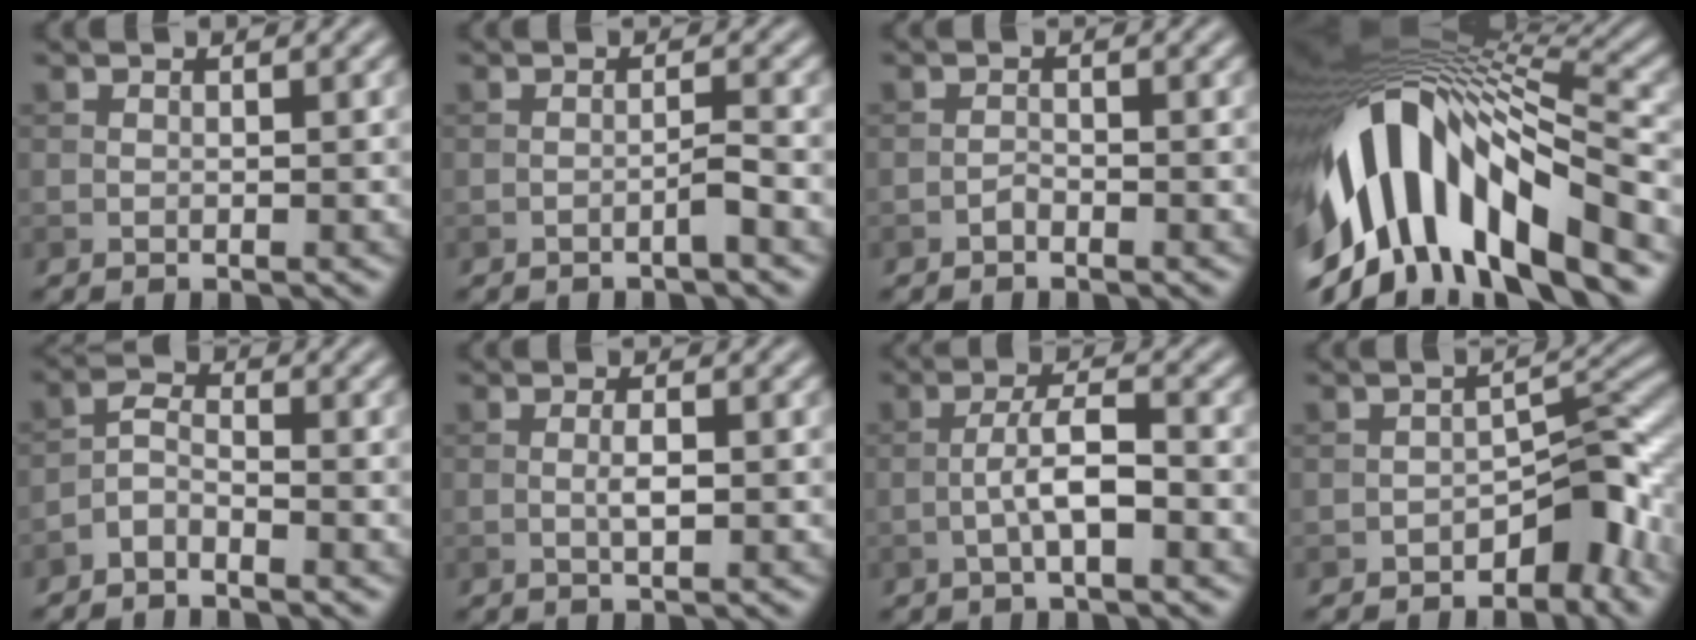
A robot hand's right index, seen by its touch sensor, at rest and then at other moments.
{"total": 1.1, "force": [-0.7, -0.1, 0.8], "torque": [-0.013, 0.007, -0.015]}
{"total": 0.7, "force": [-0.6, 0.3, 0.3], "torque": [-0.004, 0.002, -0.013]}
{"total": 14.6, "force": [-4.3, 7.0, 12.1], "torque": [-0.223, 0.012, -0.068]}
{"total": 2.2, "force": [-1.7, 0.7, 1.1], "torque": [-0.022, 0.008, -0.042]}
{"total": 1.5, "force": [0.0, 0.3, 1.4], "torque": [-0.030, 0.000, 0.000]}
{"total": 3.6, "force": [-1.0, 0.9, 3.3], "torque": [-0.063, 0.010, -0.023]}
{"total": 5.2, "force": [-3.1, 2.5, 3.3], "torque": [-0.026, 0.012, -0.052]}